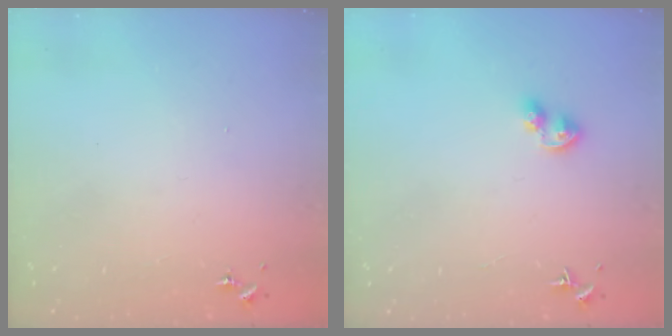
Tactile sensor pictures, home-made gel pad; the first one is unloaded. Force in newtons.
{"total": 5.7, "press": 5.6, "slide": 1.3}